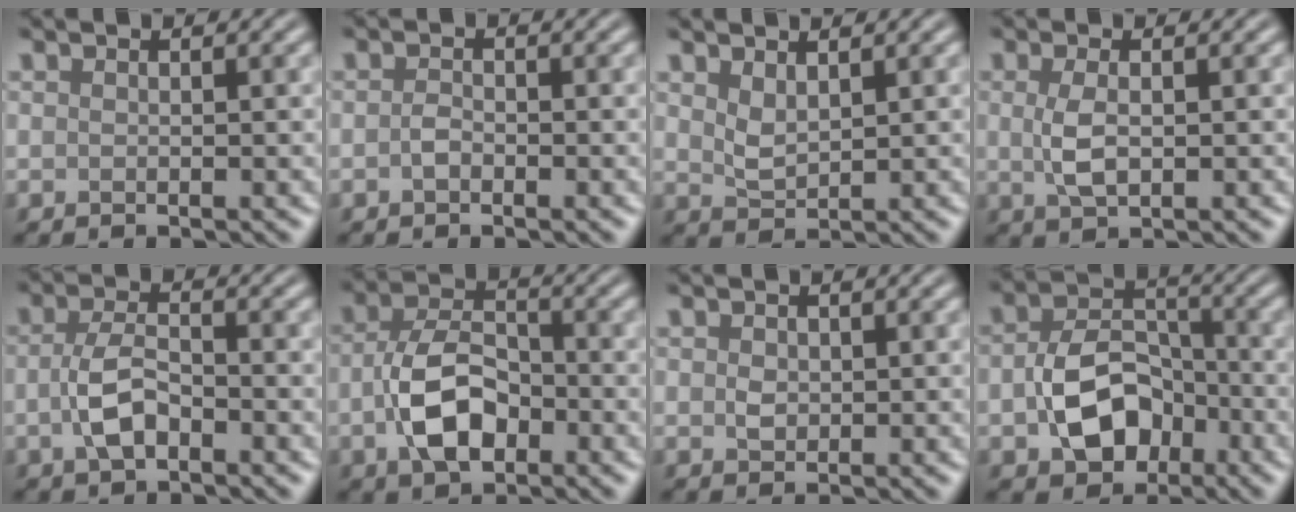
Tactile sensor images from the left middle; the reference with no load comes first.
{"total": 1.1, "force": [-0.5, 0.6, 0.8], "torque": [-0.018, 0.001, -0.012]}
{"total": 1.9, "force": [1.0, 1.0, 1.3], "torque": [-0.031, -0.003, 0.026]}
{"total": 2.8, "force": [0.1, 1.3, 2.4], "torque": [-0.060, -0.003, 0.003]}
{"total": 3.7, "force": [-1.1, 1.9, 3.0], "torque": [-0.062, 0.002, -0.026]}
{"total": 6.5, "force": [-1.8, 4.0, 4.8], "torque": [-0.096, -0.001, -0.036]}
{"total": 1.3, "force": [0.0, 1.1, 0.7], "torque": [-0.015, -0.002, 0.000]}
{"total": 7.3, "force": [-2.1, 5.1, 4.8], "torque": [-0.088, -0.007, -0.032]}